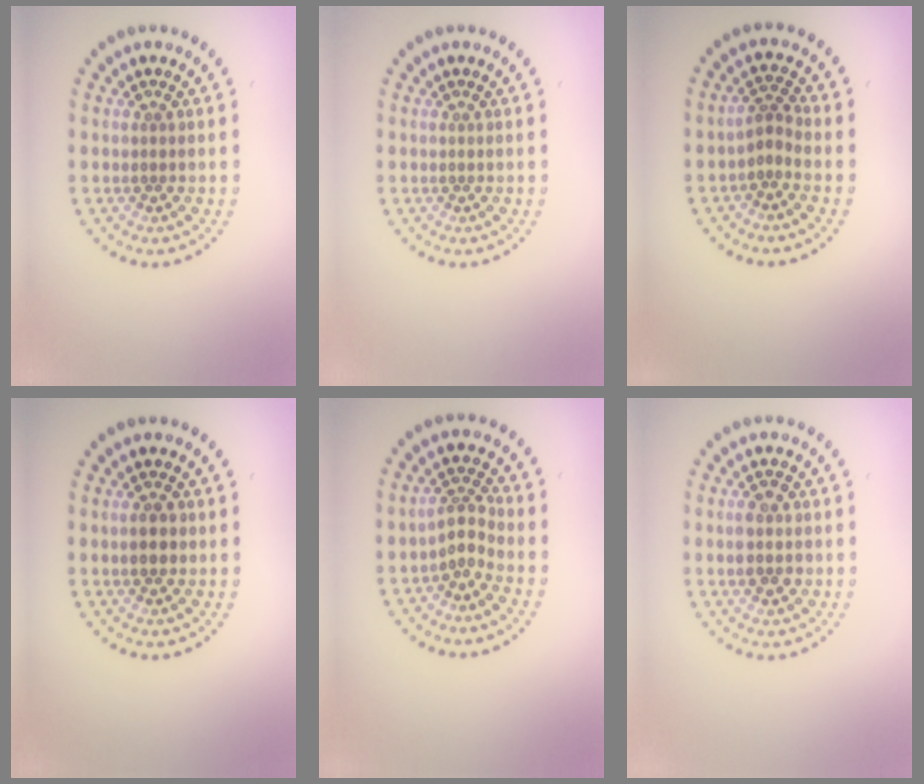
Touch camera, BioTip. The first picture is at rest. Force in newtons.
{"total": 0.0}
{"total": 1.9, "press": 1.3, "slide": 1.4}
{"total": 1.7, "press": 1.7, "slide": 0.3}
{"total": 2.2, "press": 1.5, "slide": 1.7}
{"total": 2.7, "press": 2.7, "slide": 0.1}